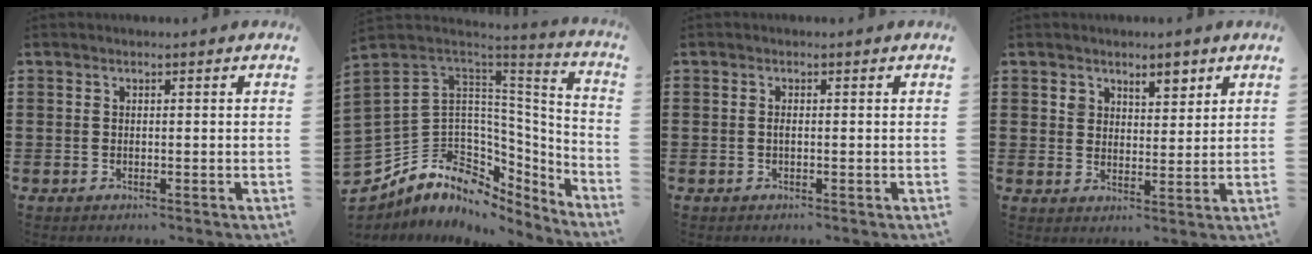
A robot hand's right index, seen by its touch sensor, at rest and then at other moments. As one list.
[{"total": 10.2, "force": [-1.3, 9.0, 4.5], "torque": [-0.135, -0.020, -0.018]}, {"total": 0.7, "force": [-0.2, 0.2, 0.7], "torque": [-0.015, -0.003, -0.003]}, {"total": 4.0, "force": [2.9, 2.5, 1.1], "torque": [-0.019, 0.005, 0.051]}]